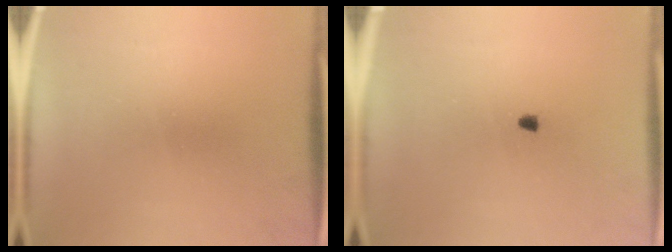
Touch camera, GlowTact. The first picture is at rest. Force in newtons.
{"total": 1.0}